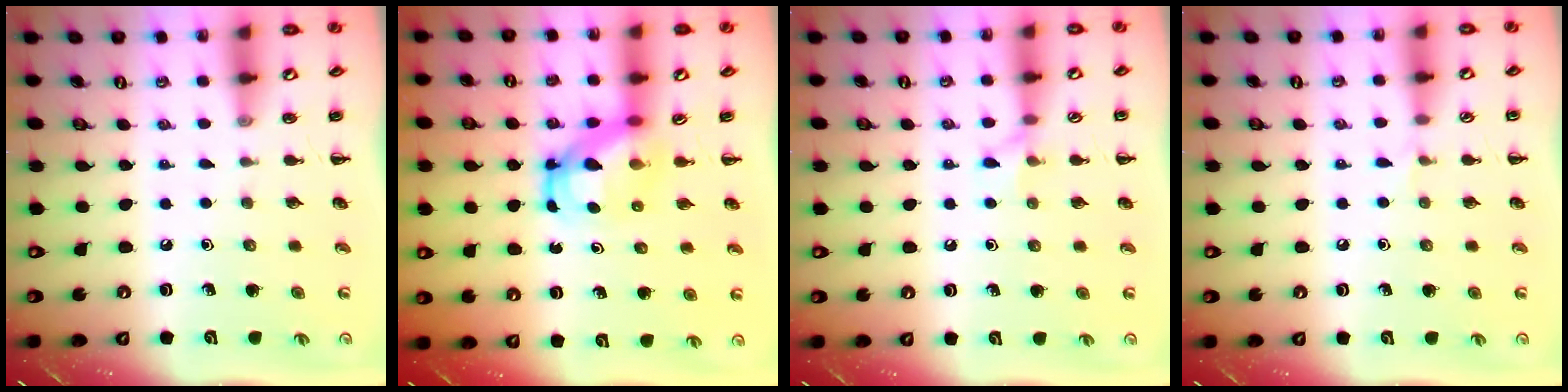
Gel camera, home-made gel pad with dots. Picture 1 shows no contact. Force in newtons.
{"total": 5.2, "press": 5.1, "slide": 0.8}
{"total": 5.3, "press": 5.2, "slide": 1.2}
{"total": 3.1, "press": 3.0, "slide": 1.1}